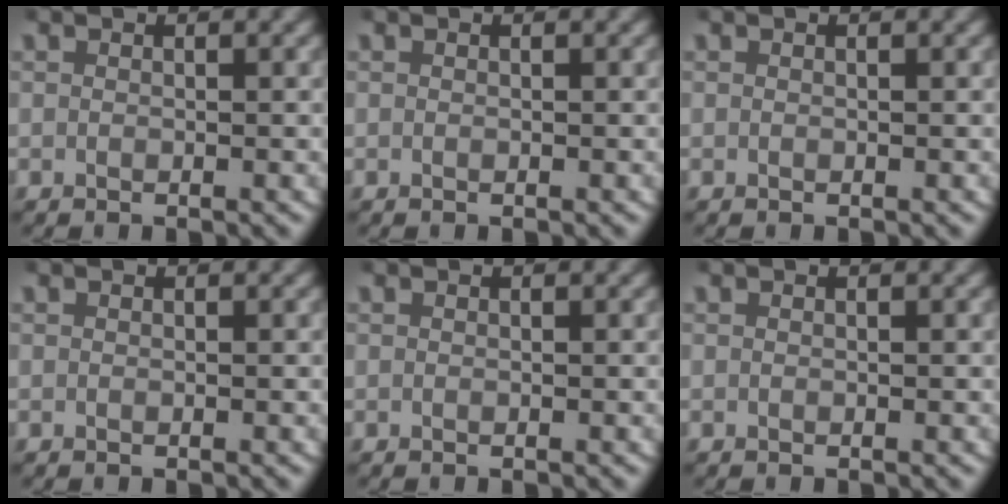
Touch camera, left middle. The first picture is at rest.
{"total": 0.0}
{"total": 0.0}
{"total": 0.0}
{"total": 0.0}
{"total": 0.0}